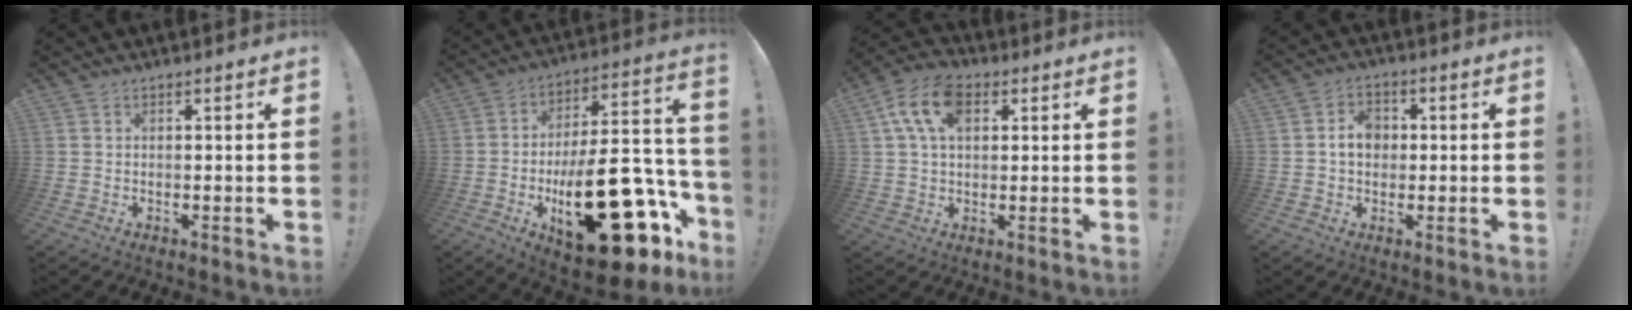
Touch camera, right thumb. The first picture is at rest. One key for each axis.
{"total": 29.3, "fx": -10.5, "fy": 12.0, "fz": 24.6, "tx": -0.393, "ty": 0.061, "tz": -0.153}
{"total": 11.8, "fx": 4.2, "fy": 7.2, "fz": 8.4, "tx": -0.170, "ty": 0.008, "tz": 0.078}
{"total": 6.2, "fx": 0.4, "fy": 4.9, "fz": 3.8, "tx": -0.059, "ty": 0.009, "tz": 0.007}